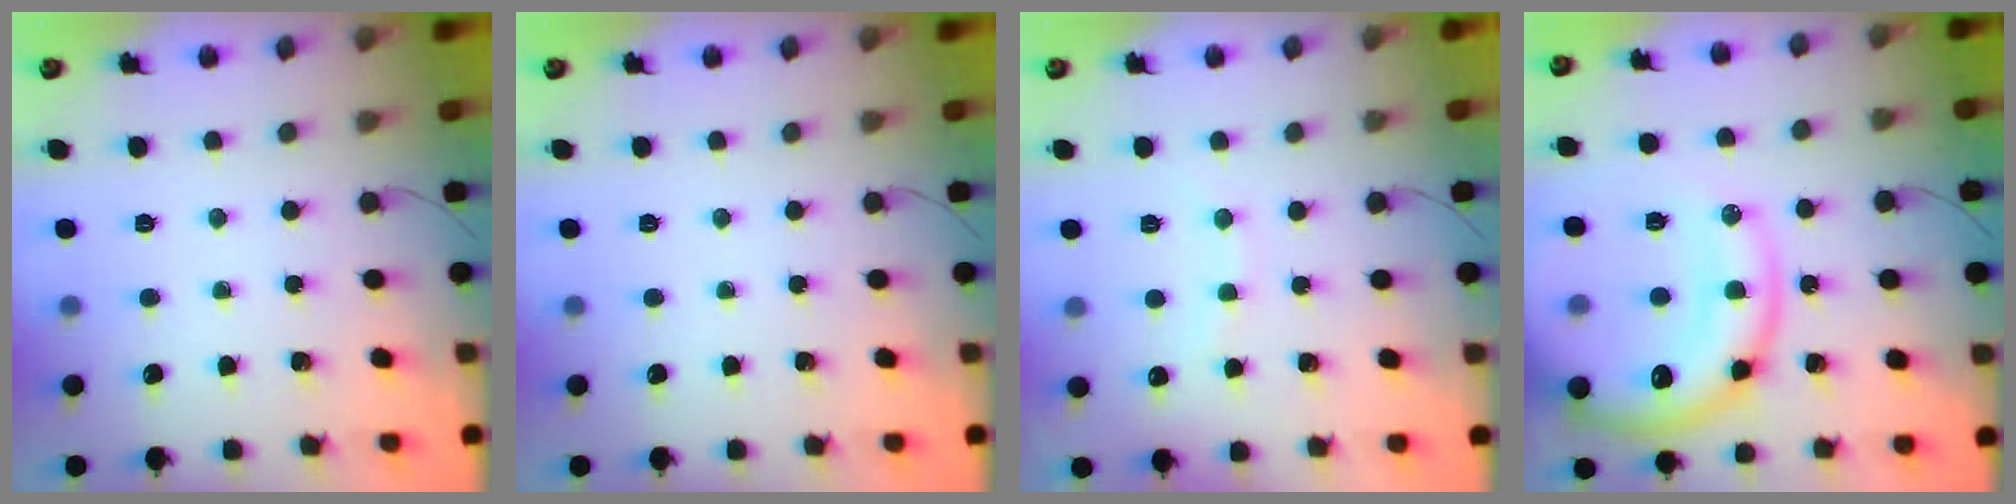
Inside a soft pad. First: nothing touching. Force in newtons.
{"total": 0.0}
{"total": 7.3, "press": 7.2, "slide": 1.4}
{"total": 22.2, "press": 22.0, "slide": 3.1}